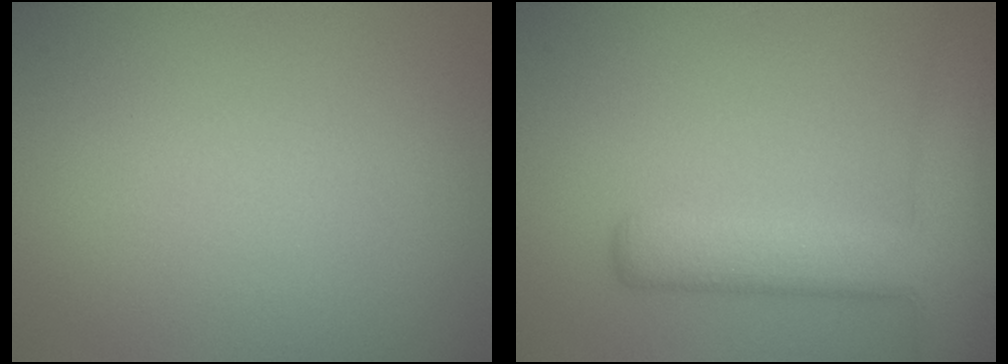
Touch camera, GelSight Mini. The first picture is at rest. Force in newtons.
{"total": 6.3, "press": 6.3, "slide": 0.3}